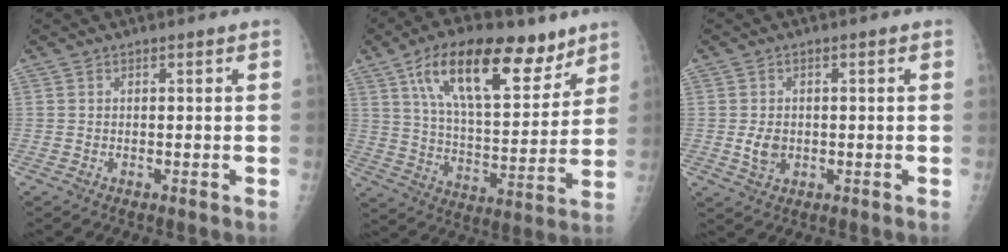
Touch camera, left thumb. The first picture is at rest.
{"total": 21.9, "force": [12.5, 9.6, 15.2], "torque": [-0.208, -0.044, 0.212]}
{"total": 3.4, "force": [-0.5, 2.6, 2.0], "torque": [-0.030, -0.003, -0.003]}